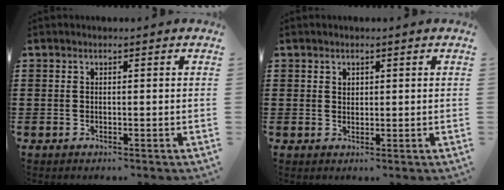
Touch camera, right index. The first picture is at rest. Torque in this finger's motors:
{"motor_torque": [0.04, -0.04, 0.03, 0.02]}